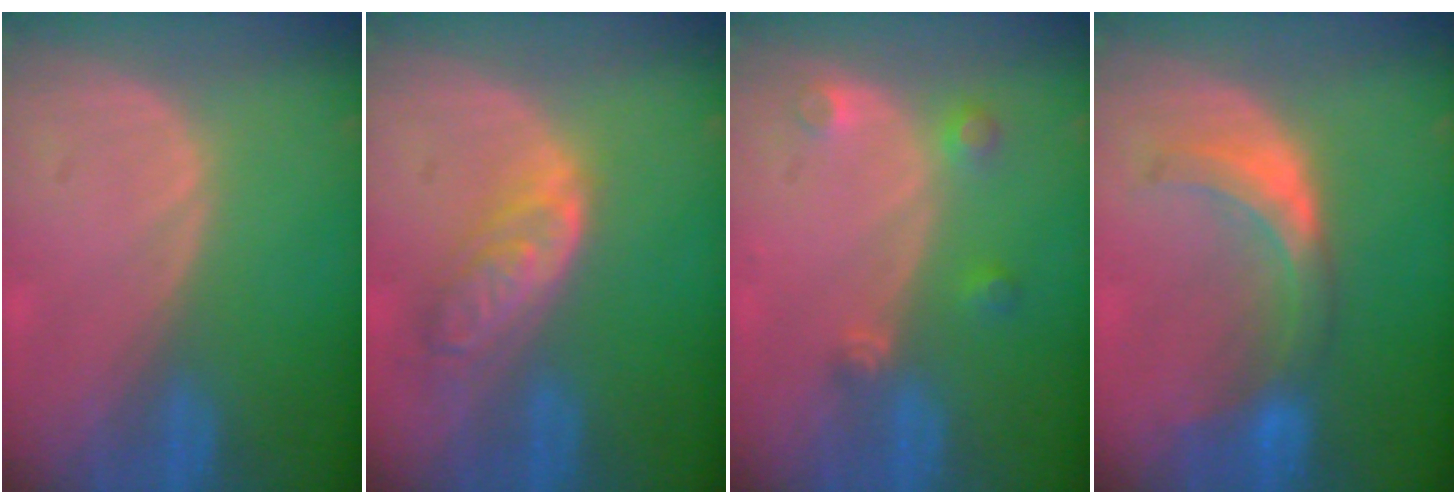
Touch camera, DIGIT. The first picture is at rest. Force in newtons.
{"total": 6.3, "press": 5.6, "slide": 2.8}
{"total": 3.3, "press": 3.0, "slide": 1.4}
{"total": 6.6, "press": 6.6, "slide": 0.6}